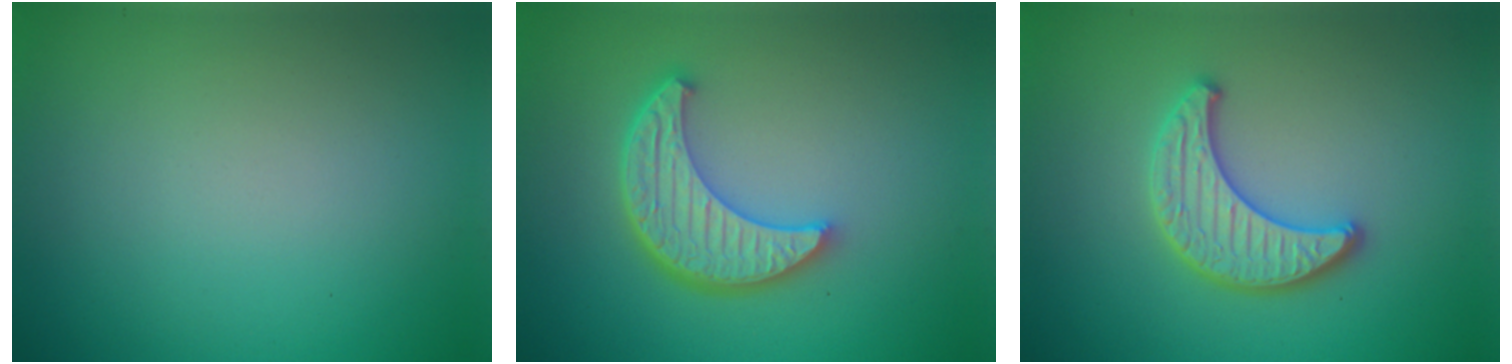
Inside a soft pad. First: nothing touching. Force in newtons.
{"total": 5.8, "press": 4.4, "slide": 3.8}
{"total": 3.5, "press": 3.4, "slide": 0.7}